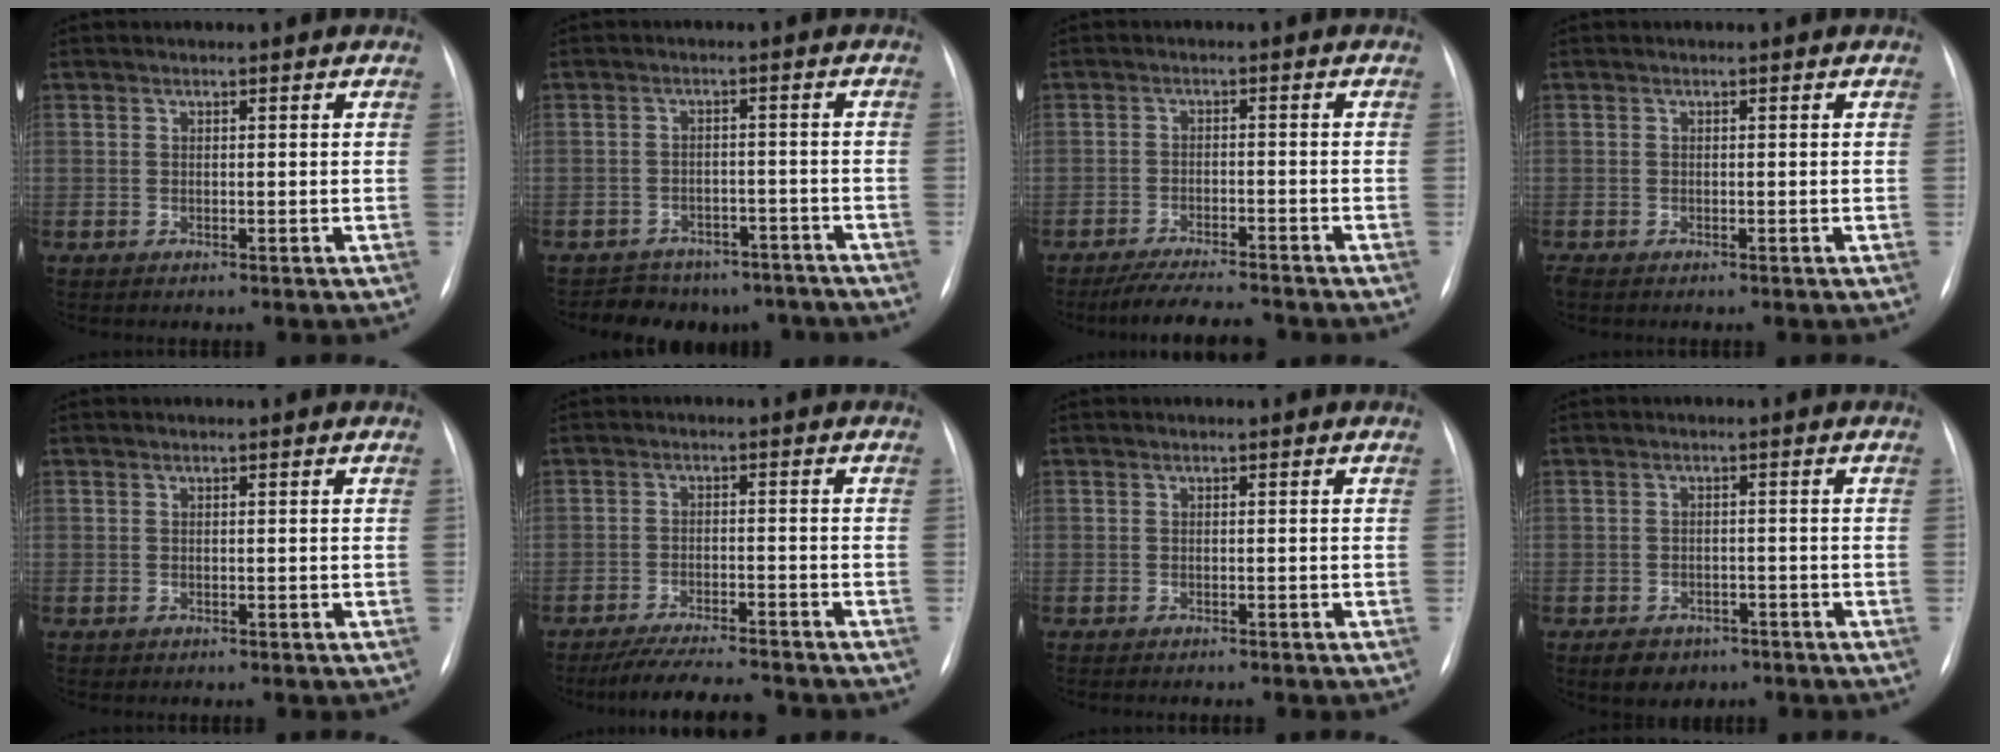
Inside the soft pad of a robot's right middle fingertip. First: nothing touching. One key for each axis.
{"total": 9.1, "fx": -7.6, "fy": 4.9, "fz": 0.7, "tx": 0.001, "ty": 0.023, "tz": -0.089}
{"total": 8.0, "fx": -7.2, "fy": 0.6, "fz": 3.3, "tx": -0.052, "ty": -0.015, "tz": -0.116}
{"total": 0.7, "fx": -0.6, "fy": 0.2, "fz": 0.3, "tx": -0.009, "ty": -0.002, "tz": -0.010}
{"total": 0.0}
{"total": 9.4, "fx": -8.5, "fy": 0.8, "fz": 3.9, "tx": -0.061, "ty": -0.013, "tz": -0.133}
{"total": 2.6, "fx": -2.2, "fy": 0.1, "fz": 1.3, "tx": -0.016, "ty": -0.003, "tz": -0.024}
{"total": 4.5, "fx": -3.0, "fy": 2.9, "fz": 1.6, "tx": -0.026, "ty": 0.001, "tz": -0.039}